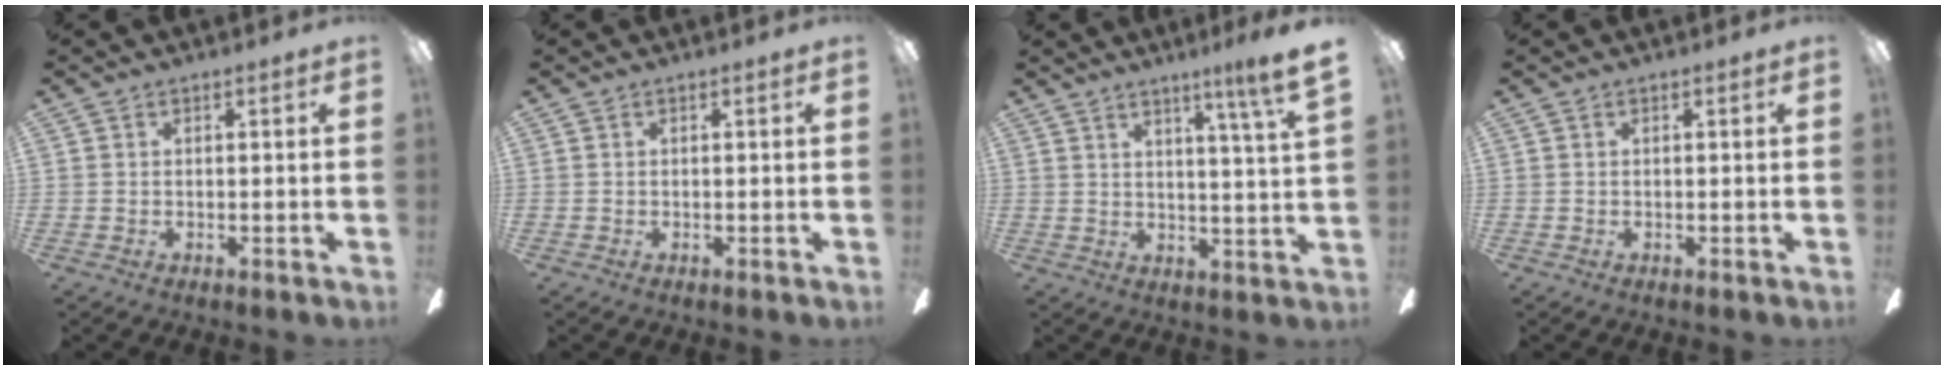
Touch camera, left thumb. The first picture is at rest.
{"total": 0.0}
{"total": 7.1, "force": [5.1, -0.8, 4.8], "torque": [-0.073, -0.035, 0.079]}
{"total": 0.0}